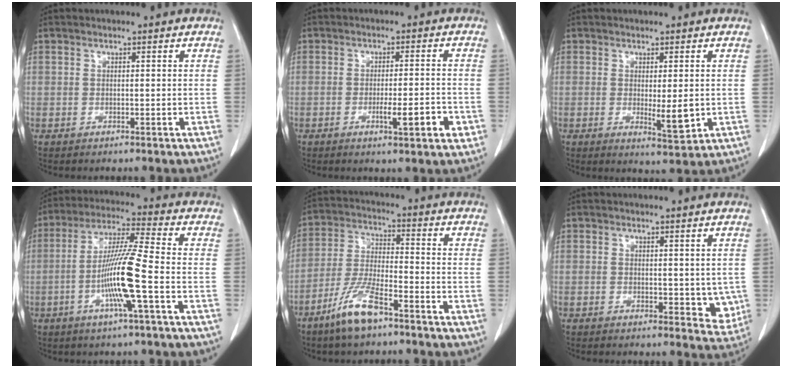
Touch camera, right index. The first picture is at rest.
{"total": 5.8, "force": [-2.2, 0.8, 5.3], "torque": [-0.075, -0.002, -0.028]}
{"total": 4.3, "force": [-0.2, 0.9, 4.2], "torque": [-0.060, -0.011, 0.001]}
{"total": 11.5, "force": [-3.1, -0.6, 11.0], "torque": [-0.214, -0.005, -0.066]}
{"total": 9.1, "force": [-6.1, 1.8, 6.5], "torque": [-0.141, -0.013, -0.122]}
{"total": 4.6, "force": [0.4, 2.8, 3.6], "torque": [-0.020, -0.009, 0.008]}